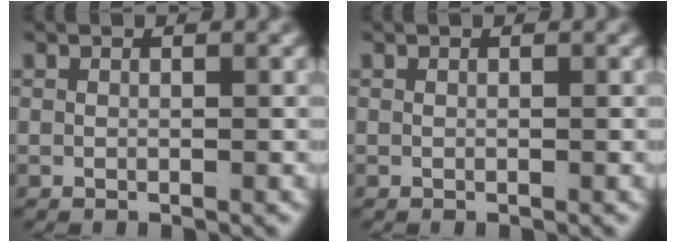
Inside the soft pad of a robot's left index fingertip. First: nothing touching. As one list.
[{"total": 0.0}]